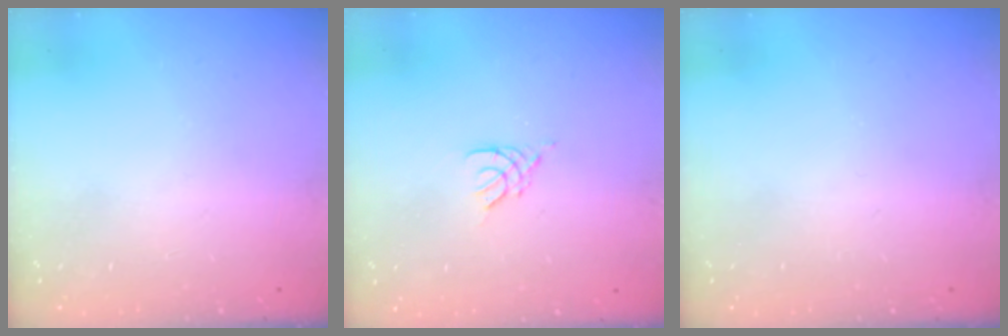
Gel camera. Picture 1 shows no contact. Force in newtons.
{"total": 2.7, "press": 2.7, "slide": 0.5}
{"total": 0.0}